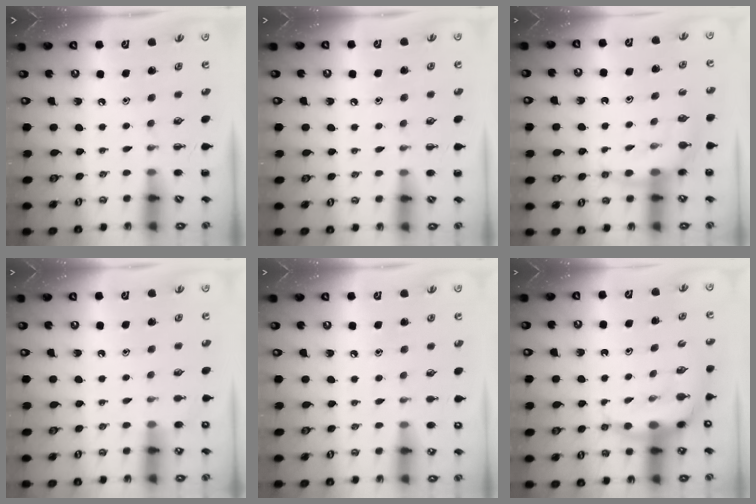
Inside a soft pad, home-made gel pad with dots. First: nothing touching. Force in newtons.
{"total": 5.5, "press": 5.3, "slide": 1.6}
{"total": 10.2, "press": 10.1, "slide": 1.6}
{"total": 6.0, "press": 5.7, "slide": 1.9}
{"total": 7.0, "press": 6.8, "slide": 1.8}
{"total": 8.7, "press": 8.6, "slide": 1.2}